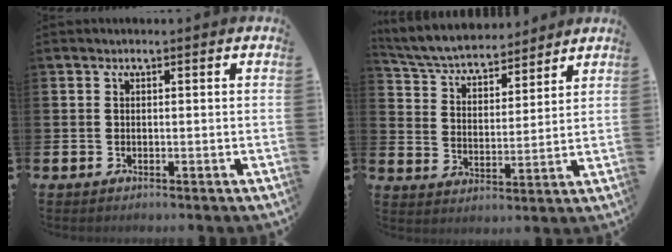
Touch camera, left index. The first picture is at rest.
{"total": 5.9, "force": [5.6, 1.4, 1.1], "torque": [-0.056, -0.039, 0.097]}